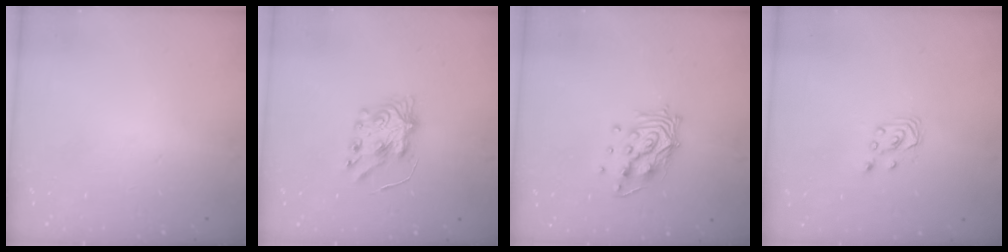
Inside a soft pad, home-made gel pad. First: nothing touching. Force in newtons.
{"total": 7.4, "press": 7.4, "slide": 0.2}
{"total": 12.4, "press": 12.4, "slide": 1.0}
{"total": 2.6, "press": 2.6, "slide": 0.3}